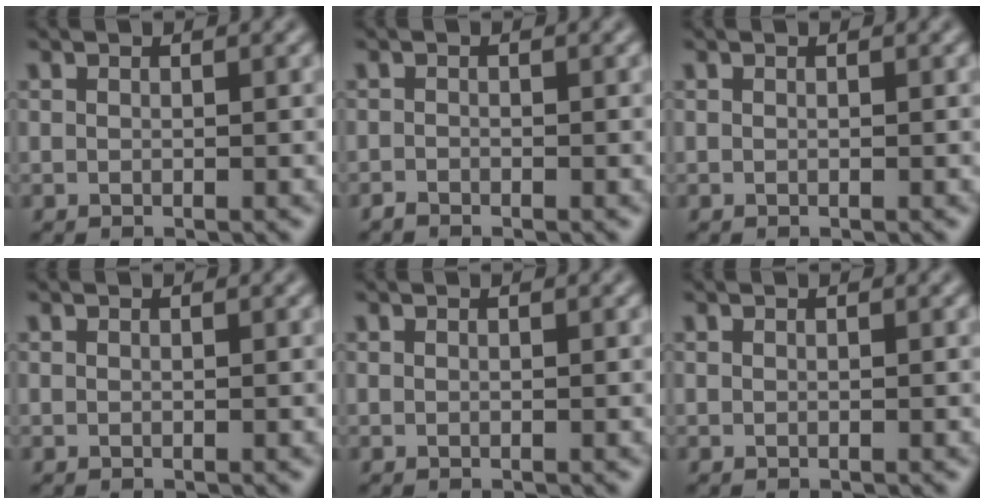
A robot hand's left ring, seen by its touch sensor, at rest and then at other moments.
{"total": 0.7, "force": [-0.6, 0.2, 0.1], "torque": [0.001, -0.002, -0.013]}
{"total": 0.0}
{"total": 0.0}
{"total": 0.0}
{"total": 0.0}